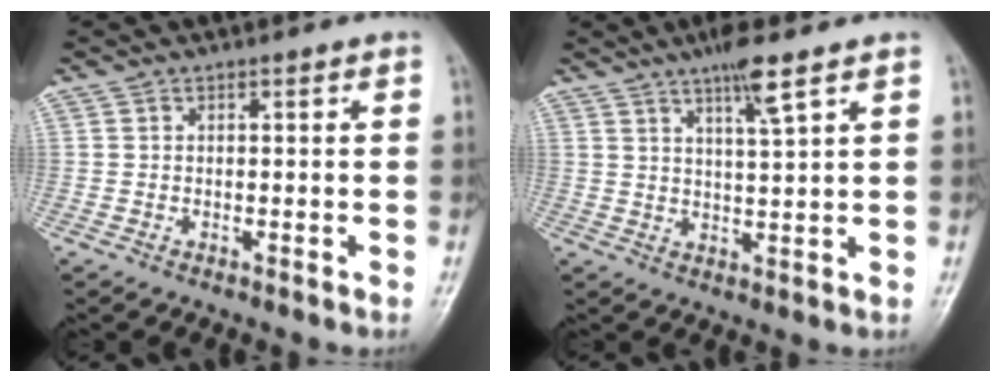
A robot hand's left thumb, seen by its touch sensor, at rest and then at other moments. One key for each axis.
{"total": 6.2, "fx": 3.8, "fy": 0.2, "fz": 4.9, "tx": -0.089, "ty": -0.021, "tz": 0.070}